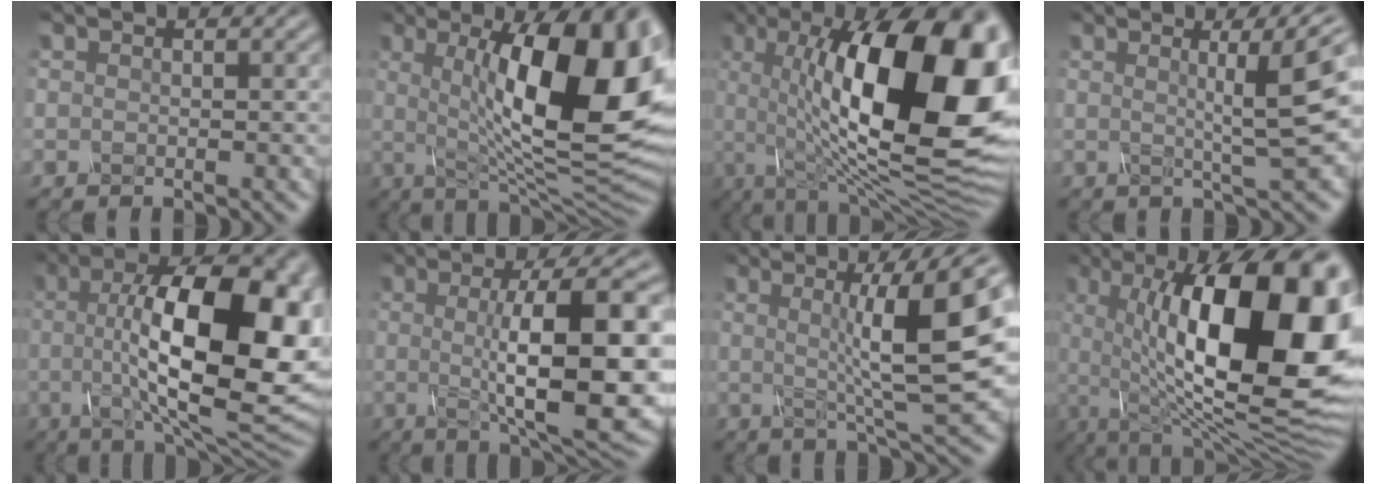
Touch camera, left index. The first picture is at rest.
{"total": 15.7, "force": [2.1, 4.8, 14.8], "torque": [-0.194, 0.002, 0.027]}
{"total": 19.7, "force": [2.3, 7.9, 18.0], "torque": [-0.251, 0.014, 0.037]}
{"total": 9.2, "force": [2.1, 1.9, 8.7], "torque": [-0.085, 0.026, 0.031]}
{"total": 17.4, "force": [1.1, 6.2, 16.2], "torque": [-0.218, 0.012, 0.012]}
{"total": 12.9, "force": [-0.2, 3.3, 12.5], "torque": [-0.167, -0.002, -0.003]}
{"total": 10.0, "force": [1.3, 1.7, 9.8], "torque": [-0.122, 0.011, 0.019]}
{"total": 19.7, "force": [2.5, 8.6, 17.5], "torque": [-0.251, 0.005, 0.046]}